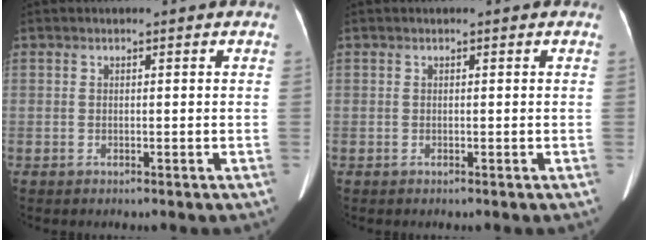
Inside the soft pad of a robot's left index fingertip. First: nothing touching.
{"total": 0.0}